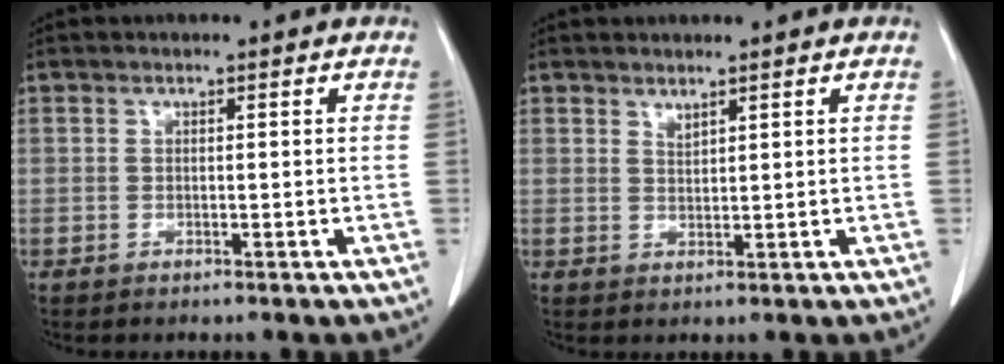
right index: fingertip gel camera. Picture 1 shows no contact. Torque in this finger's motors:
{"motor_torque": [-0.02, 0.04, 0.00, 0.01]}